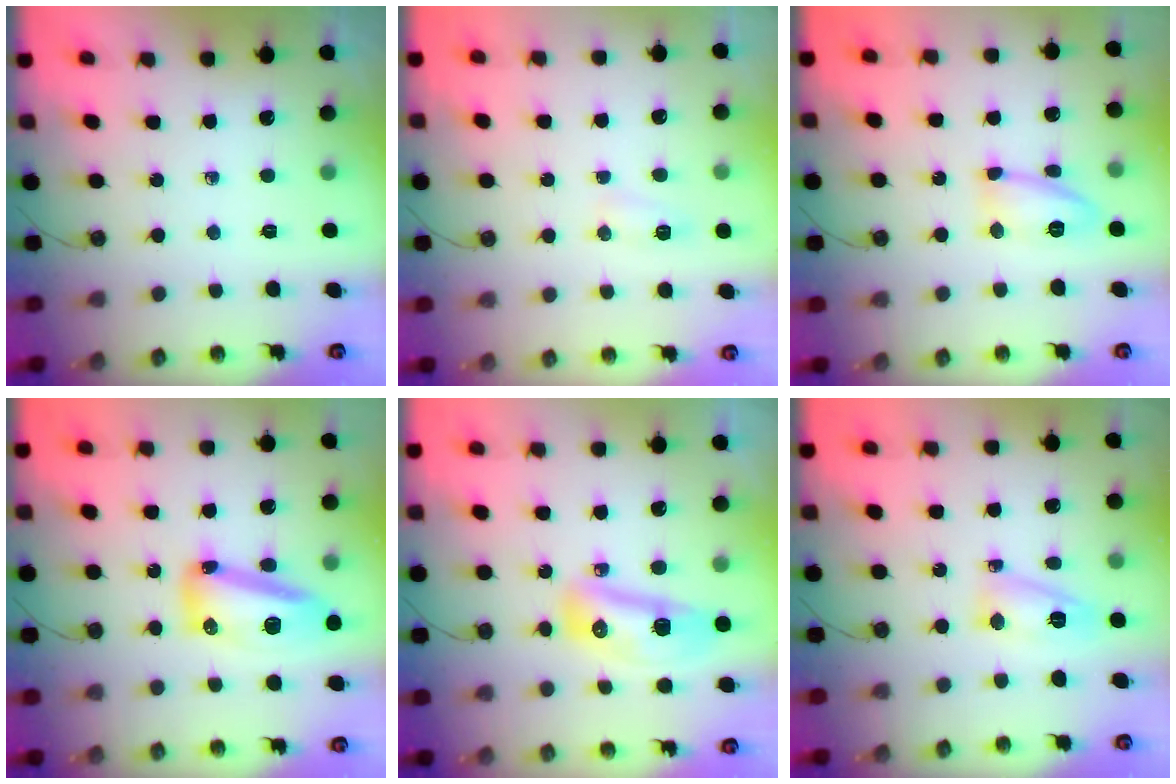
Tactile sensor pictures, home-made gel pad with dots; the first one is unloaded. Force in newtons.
{"total": 5.2, "press": 5.2, "slide": 0.6}
{"total": 11.4, "press": 11.3, "slide": 1.6}
{"total": 13.7, "press": 13.7, "slide": 1.2}
{"total": 10.7, "press": 10.6, "slide": 1.5}
{"total": 8.3, "press": 8.2, "slide": 0.8}